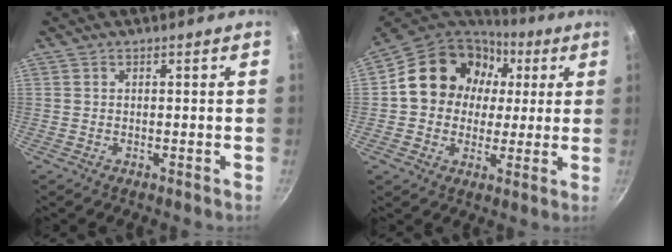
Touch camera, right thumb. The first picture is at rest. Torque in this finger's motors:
{"motor_torque": [1.43, 3.22, 1.13, 0.06, 0.14]}